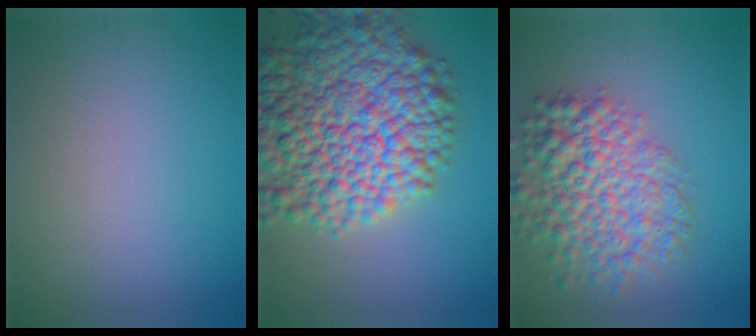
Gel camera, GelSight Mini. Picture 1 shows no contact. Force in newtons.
{"total": 14.6, "press": 14.6, "slide": 0.8}
{"total": 7.5, "press": 7.5, "slide": 0.3}